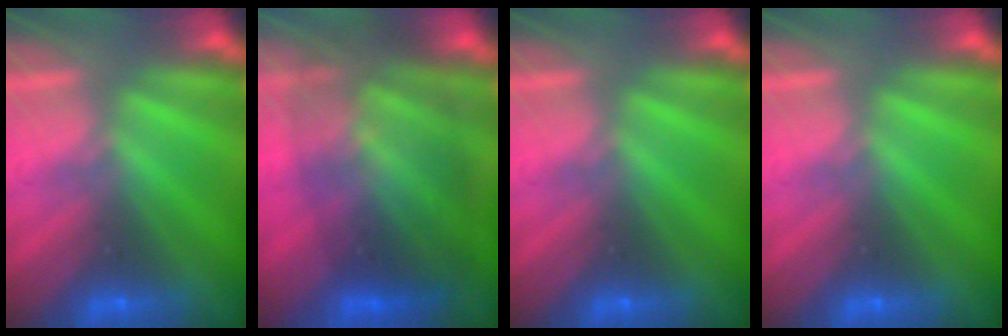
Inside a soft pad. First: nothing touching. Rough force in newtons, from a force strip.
{"total": 11.2}
{"total": 0.0}
{"total": 0.0}